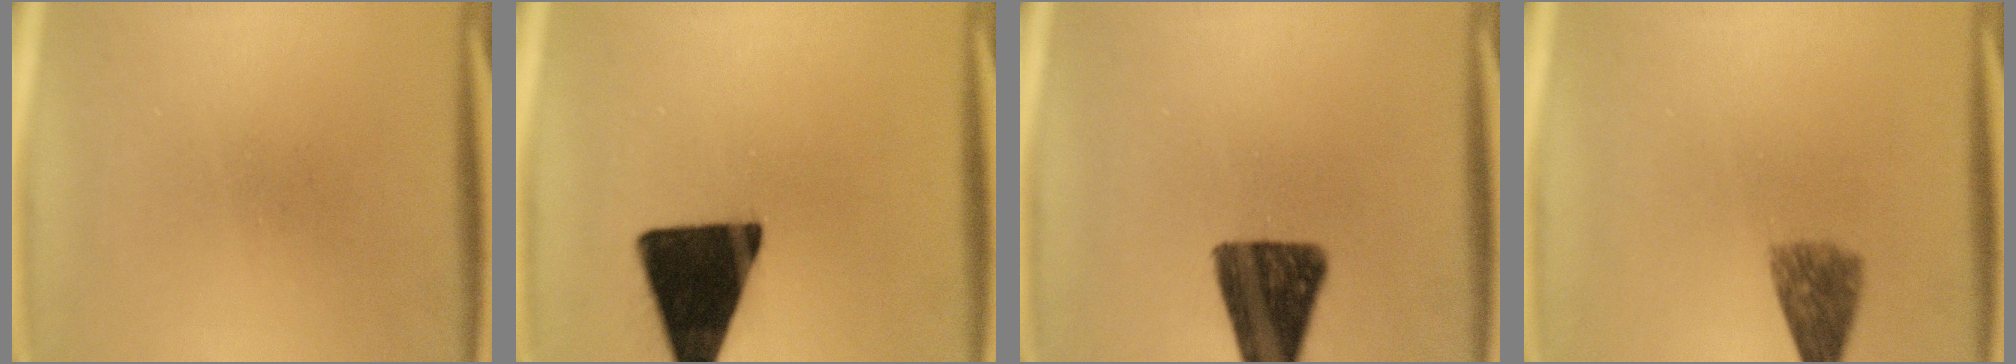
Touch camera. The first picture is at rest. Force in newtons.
{"total": 18.9}
{"total": 13.2}
{"total": 5.0}